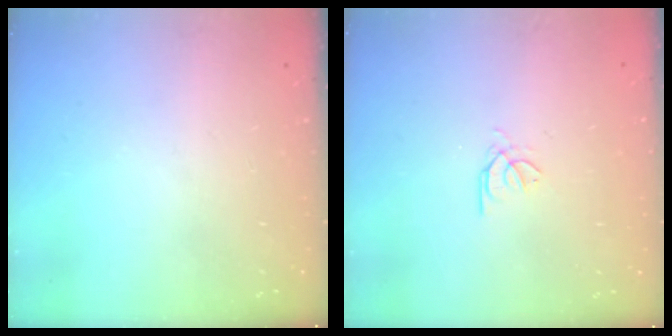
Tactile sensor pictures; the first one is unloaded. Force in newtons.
{"total": 0.9, "press": 0.8, "slide": 0.4}